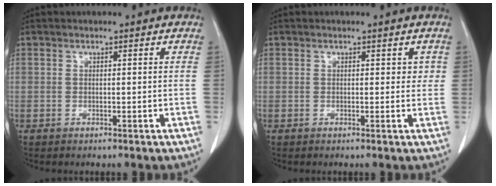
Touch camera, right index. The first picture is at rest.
{"total": 1.5, "force": [0.5, 1.1, 1.0], "torque": [-0.006, 0.004, 0.005]}